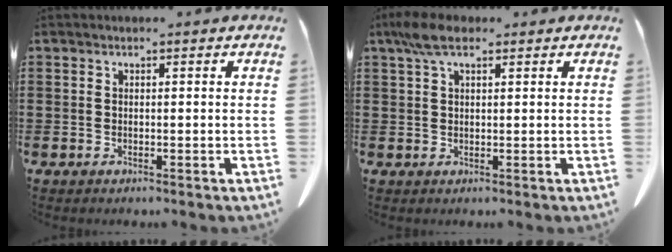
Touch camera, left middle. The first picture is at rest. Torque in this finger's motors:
{"motor_torque": [1.09, 0.44, 0.32, 0.10]}